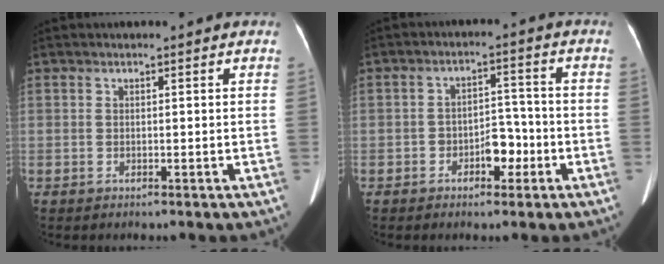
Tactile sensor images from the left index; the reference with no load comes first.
{"total": 4.7, "force": [-2.2, 2.7, 3.1], "torque": [-0.047, 0.014, -0.036]}